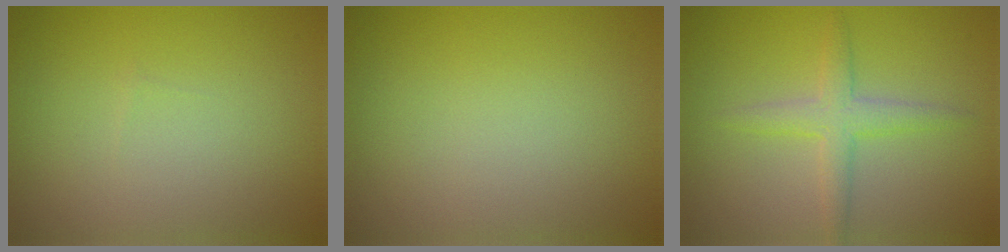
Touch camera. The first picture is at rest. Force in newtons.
{"total": 0.0}
{"total": 2.7, "press": 2.7, "slide": 0.0}